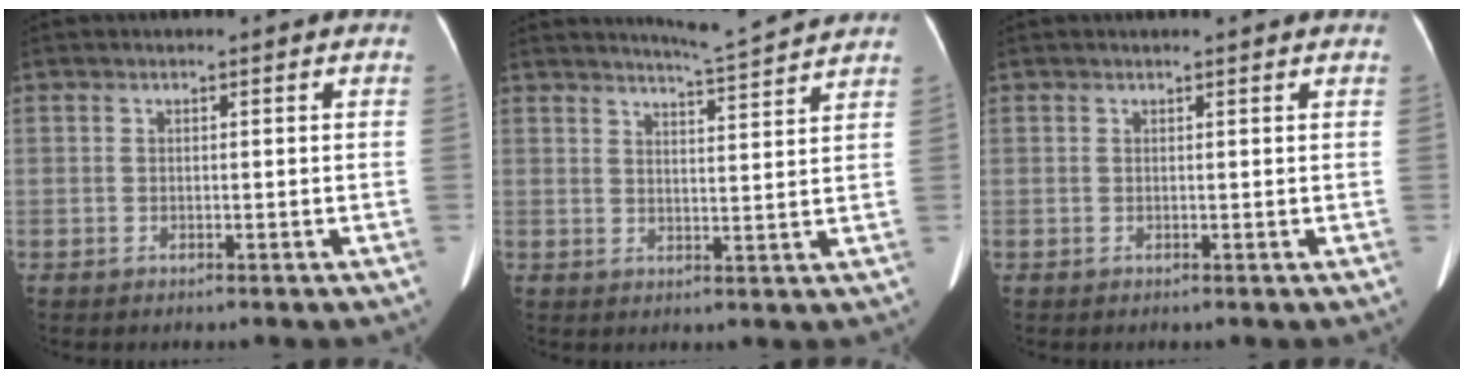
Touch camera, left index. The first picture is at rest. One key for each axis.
{"total": 7.1, "fx": 6.9, "fy": -1.4, "fz": 1.4, "tx": -0.036, "ty": -0.007, "tz": 0.095}
{"total": 2.2, "fx": 2.1, "fy": 0.1, "fz": 0.7, "tx": -0.012, "ty": 0.011, "tz": 0.021}